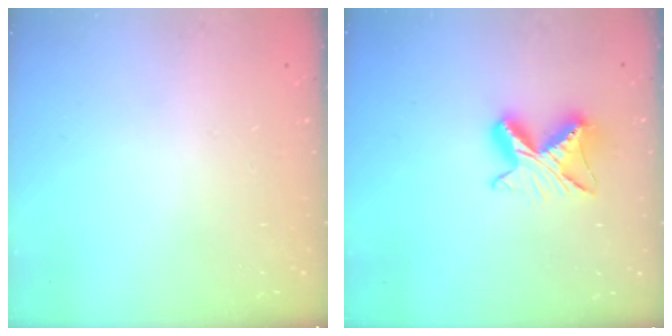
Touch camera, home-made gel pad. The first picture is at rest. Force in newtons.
{"total": 9.8, "press": 9.8, "slide": 1.1}